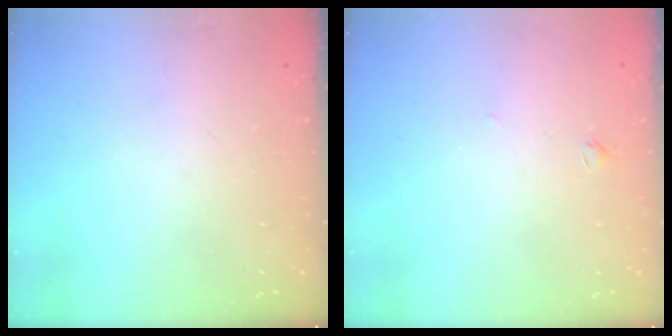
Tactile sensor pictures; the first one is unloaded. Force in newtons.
{"total": 1.5, "press": 1.4, "slide": 0.5}